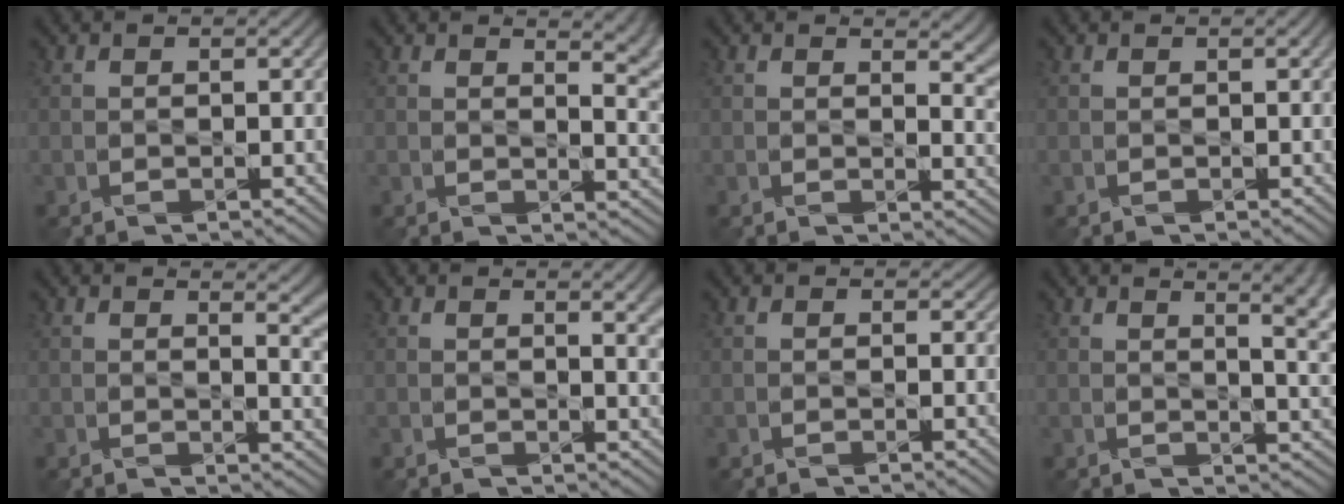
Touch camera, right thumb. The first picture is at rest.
{"total": 6.9, "force": [3.5, 2.6, 5.3], "torque": [-0.045, 0.007, 0.045]}
{"total": 4.4, "force": [2.4, 1.6, 3.3], "torque": [-0.039, -0.004, 0.041]}
{"total": 0.0}
{"total": 5.7, "force": [2.2, 2.1, 4.8], "torque": [-0.046, 0.001, 0.031]}
{"total": 3.6, "force": [1.2, 0.9, 3.2], "torque": [-0.042, 0.003, 0.019]}
{"total": 0.0}
{"total": 9.4, "force": [3.6, 3.7, 7.8], "torque": [-0.070, 0.039, 0.031]}